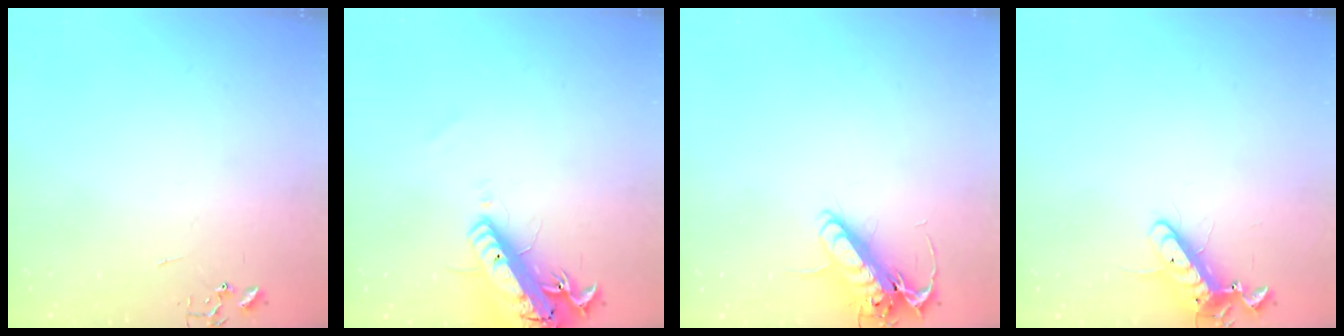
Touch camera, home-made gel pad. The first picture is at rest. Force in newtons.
{"total": 20.7, "press": 20.3, "slide": 4.2}
{"total": 13.3, "press": 13.1, "slide": 2.4}
{"total": 11.6, "press": 11.5, "slide": 1.5}